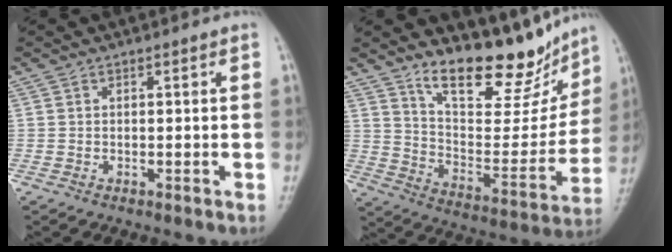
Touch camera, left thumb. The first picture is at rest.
{"total": 18.4, "force": [14.6, 6.4, 9.0], "torque": [-0.082, -0.097, 0.239]}